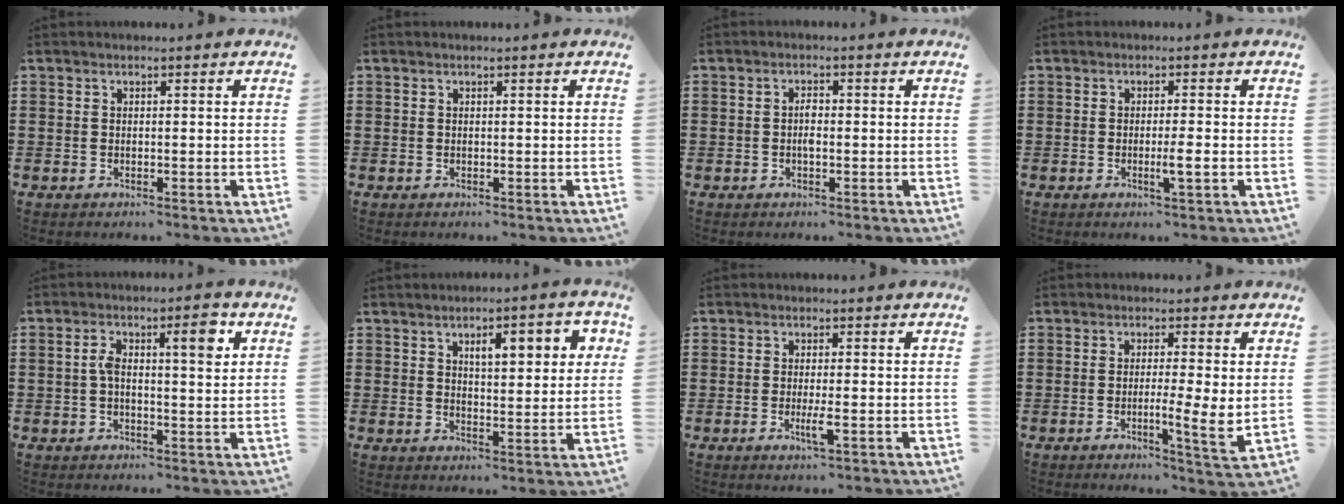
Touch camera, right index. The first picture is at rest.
{"total": 0.0}
{"total": 1.7, "force": [-0.3, 0.6, 1.6], "torque": [-0.030, 0.002, -0.007]}
{"total": 2.7, "force": [-0.8, -0.2, 2.5], "torque": [-0.041, -0.004, -0.017]}
{"total": 5.9, "force": [1.5, 1.9, 5.4], "torque": [-0.094, 0.004, 0.018]}
{"total": 5.7, "force": [2.4, 1.9, 4.8], "torque": [-0.076, -0.001, 0.034]}
{"total": 2.9, "force": [-1.1, 0.2, 2.7], "torque": [-0.054, -0.007, -0.021]}
{"total": 5.6, "force": [-0.6, 0.4, 5.5], "torque": [-0.089, -0.013, -0.011]}